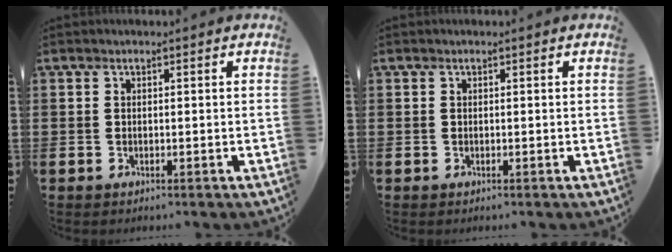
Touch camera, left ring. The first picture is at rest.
{"total": 0.0}